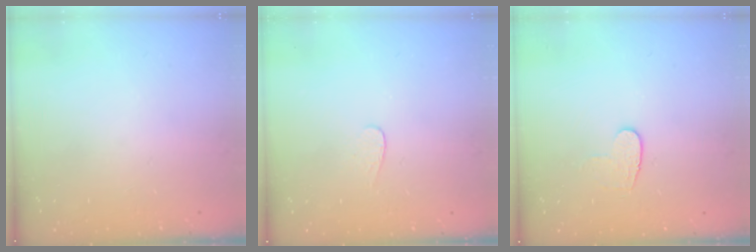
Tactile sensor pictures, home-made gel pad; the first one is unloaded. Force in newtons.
{"total": 3.1, "press": 3.0, "slide": 0.3}
{"total": 6.6, "press": 6.6, "slide": 0.6}